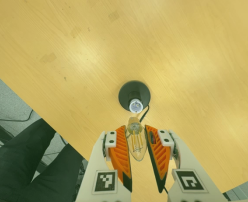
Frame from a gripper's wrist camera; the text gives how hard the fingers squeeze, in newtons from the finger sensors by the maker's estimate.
{"total": 10.8, "left": 10.1, "right": 11.4}